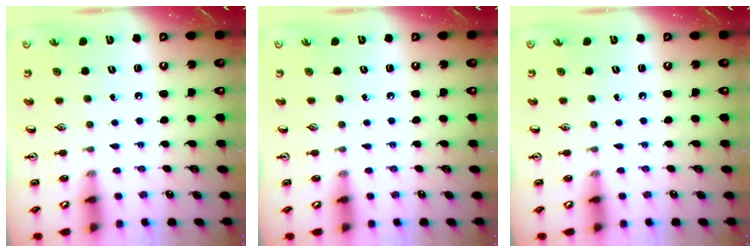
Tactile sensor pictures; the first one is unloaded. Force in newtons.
{"total": 0.0}
{"total": 0.0}